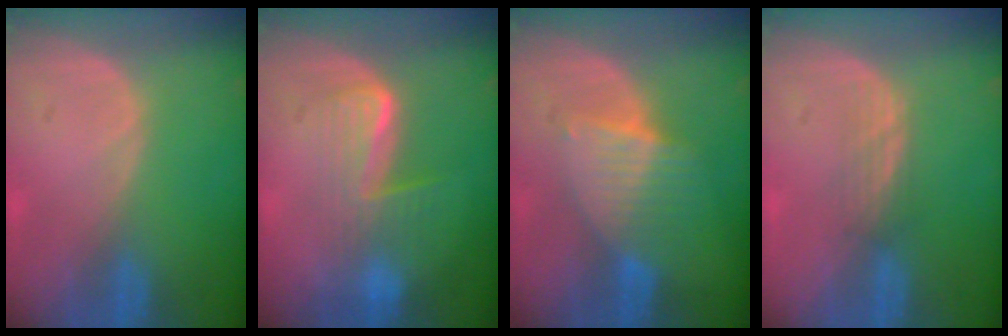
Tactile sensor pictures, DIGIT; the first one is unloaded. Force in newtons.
{"total": 6.6, "press": 6.3, "slide": 1.9}
{"total": 6.6, "press": 6.2, "slide": 2.4}
{"total": 2.1, "press": 2.1, "slide": 0.2}